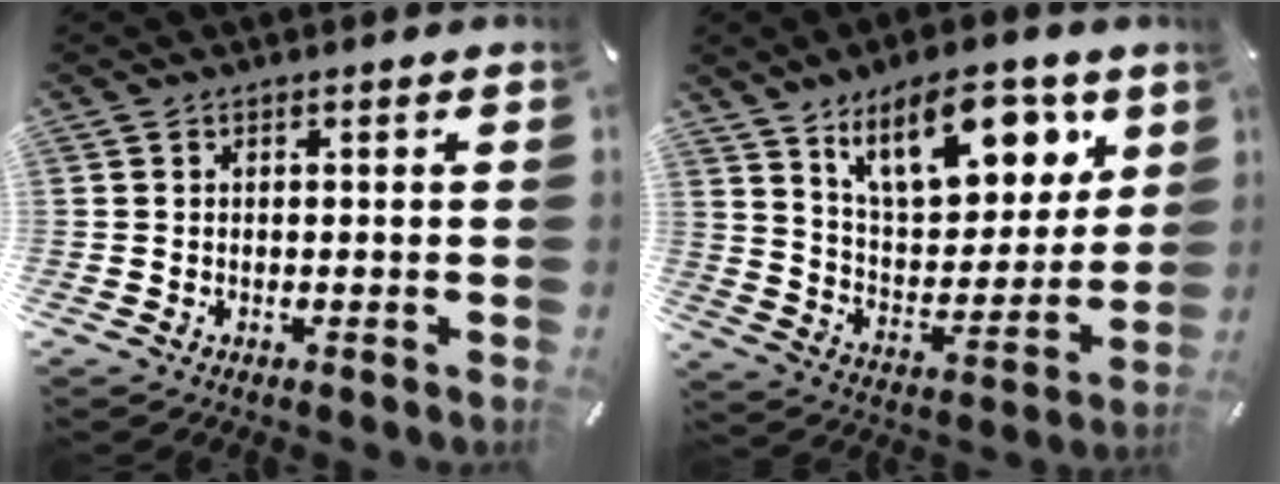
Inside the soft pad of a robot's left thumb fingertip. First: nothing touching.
{"total": 18.1, "force": [11.2, 8.7, 11.2], "torque": [-0.166, -0.055, 0.194]}